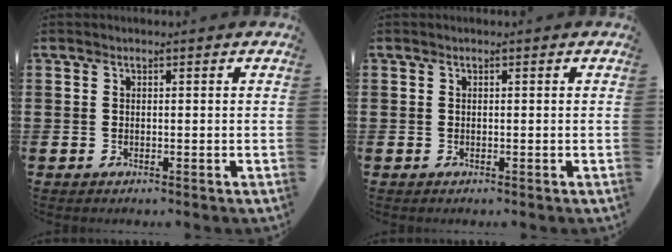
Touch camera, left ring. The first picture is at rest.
{"total": 0.0}